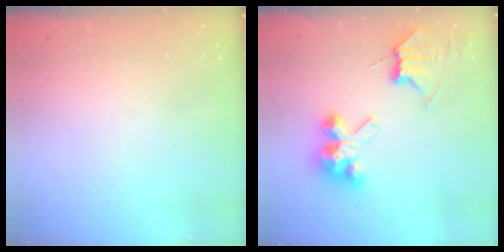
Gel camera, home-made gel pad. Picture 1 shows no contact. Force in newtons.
{"total": 7.2, "press": 7.2, "slide": 0.6}